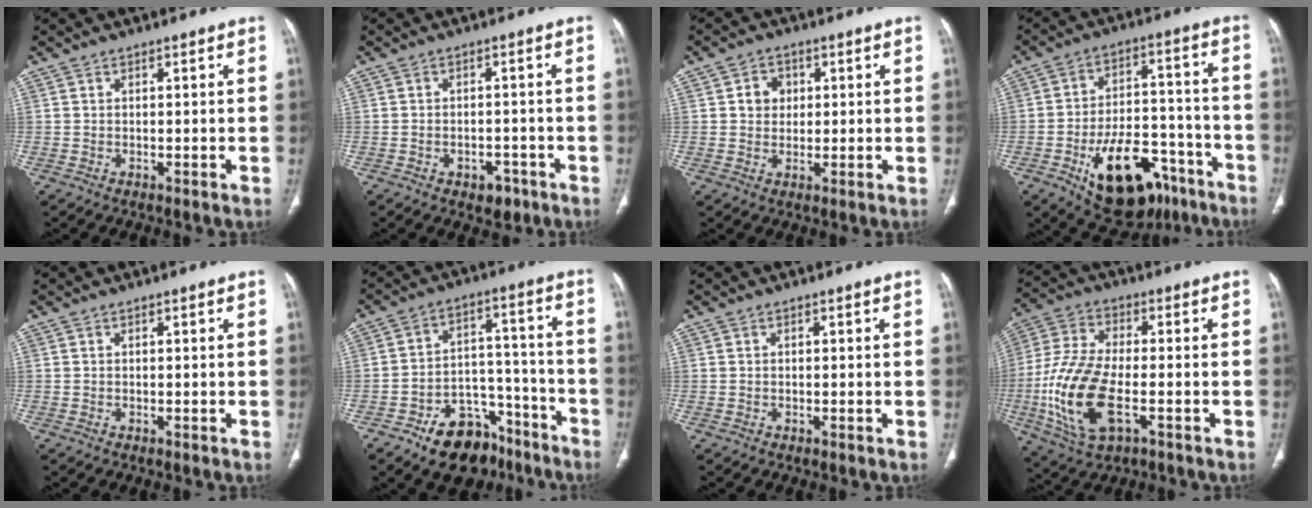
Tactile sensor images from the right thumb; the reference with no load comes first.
{"total": 4.2, "force": [-2.3, 2.8, 2.1], "torque": [-0.015, 0.016, -0.022]}
{"total": 4.2, "force": [0.9, 3.7, 1.8], "torque": [-0.006, 0.002, 0.013]}
{"total": 20.5, "force": [-11.2, 11.0, 13.2], "torque": [-0.177, 0.071, -0.160]}
{"total": 0.0}
{"total": 14.7, "force": [-9.8, 8.9, 6.5], "torque": [-0.052, 0.088, -0.145]}
{"total": 0.0}
{"total": 17.0, "force": [-4.3, 7.8, 14.4], "torque": [-0.318, 0.010, -0.075]}